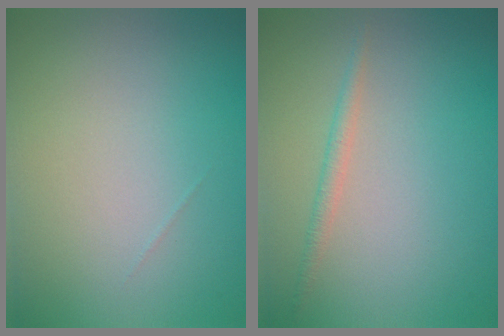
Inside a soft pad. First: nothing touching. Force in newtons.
{"total": 1.2, "press": 1.2, "slide": 0.0}